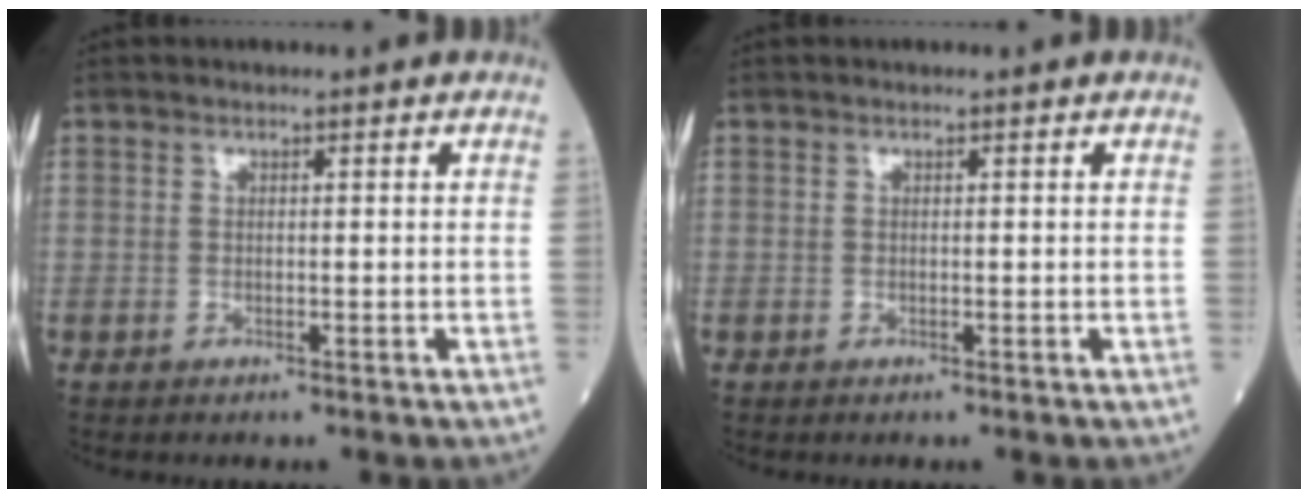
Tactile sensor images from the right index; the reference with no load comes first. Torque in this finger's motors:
{"motor_torque": [0.11, 0.14, 0.08, 0.01]}